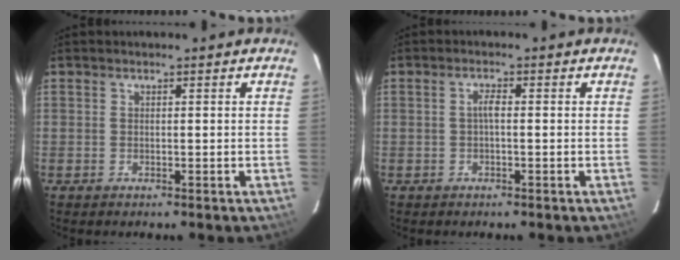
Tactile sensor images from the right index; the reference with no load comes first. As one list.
[{"total": 1.5, "force": [-0.2, 0.3, 1.5], "torque": [-0.029, 0.007, -0.005]}]